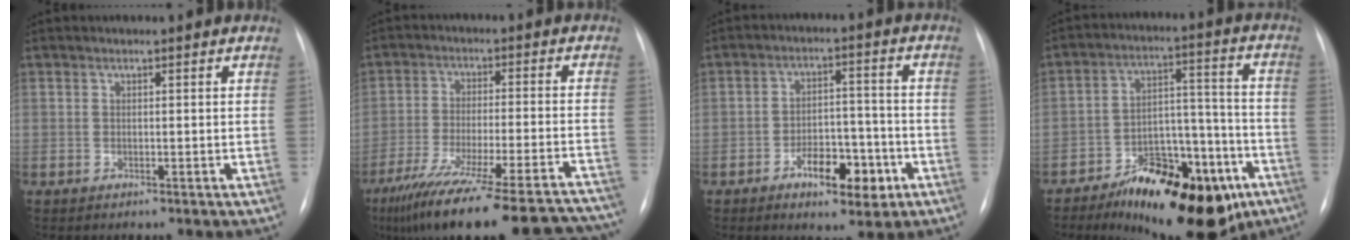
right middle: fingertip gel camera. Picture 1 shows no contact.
{"total": 28.5, "force": [-24.7, 2.8, 13.8], "torque": [-0.175, -0.038, -0.342]}
{"total": 8.3, "force": [-4.0, 3.8, 6.2], "torque": [-0.098, 0.018, -0.057]}
{"total": 20.3, "force": [-12.1, 8.0, 14.1], "torque": [-0.172, 0.034, -0.176]}